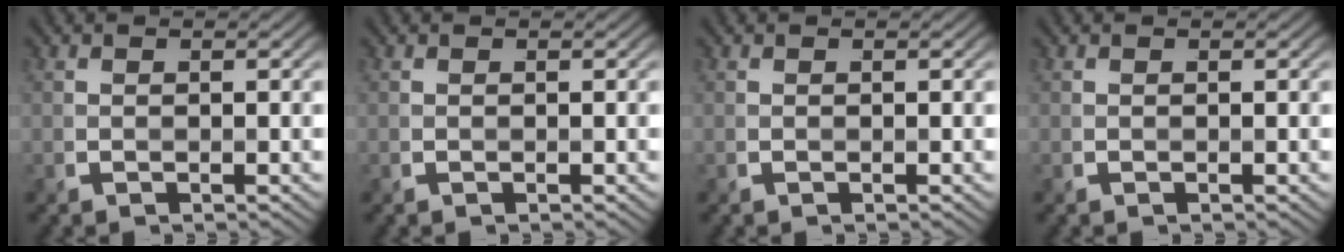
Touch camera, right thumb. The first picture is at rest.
{"total": 0.0}
{"total": 0.0}
{"total": 0.0}